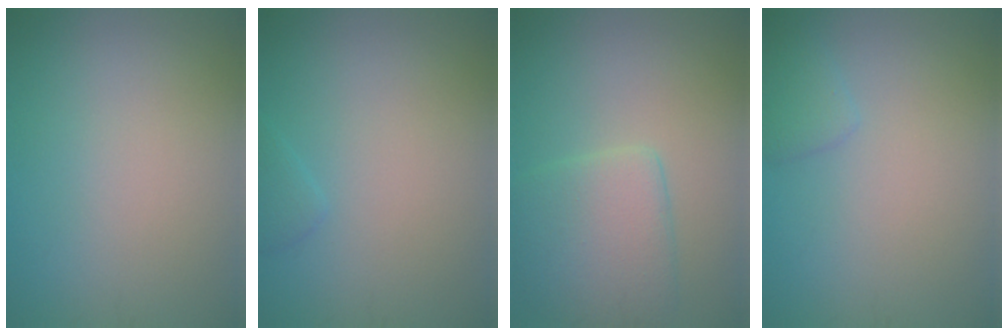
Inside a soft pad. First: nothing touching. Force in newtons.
{"total": 1.0, "press": 1.0, "slide": 0.1}
{"total": 5.0, "press": 5.0, "slide": 0.3}
{"total": 1.4, "press": 1.4, "slide": 0.1}